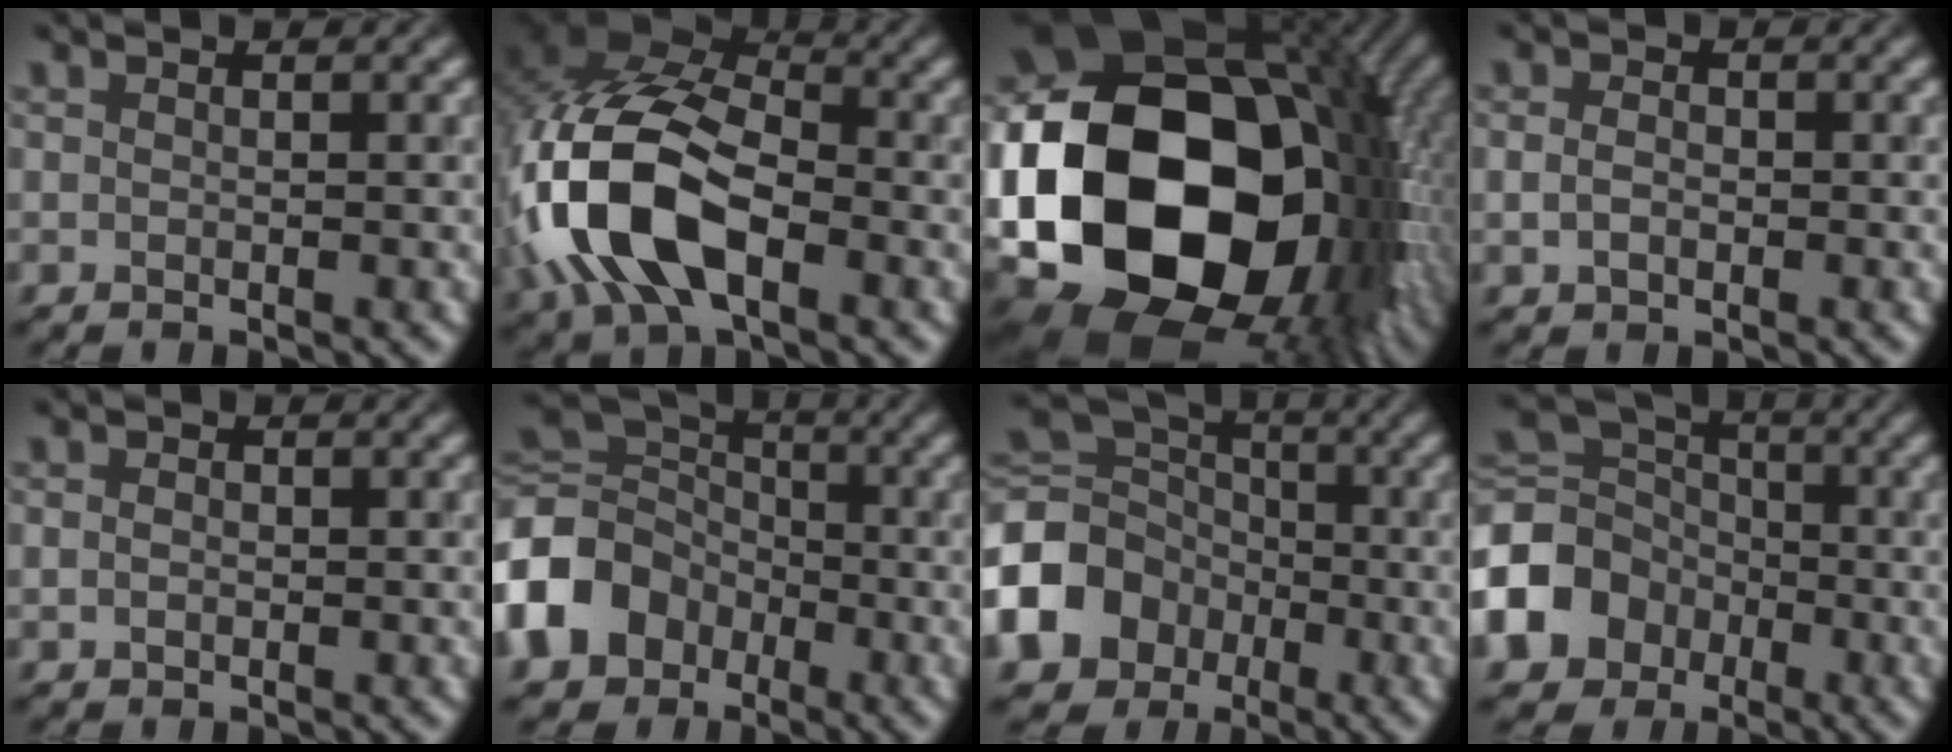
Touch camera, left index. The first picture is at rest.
{"total": 14.4, "force": [-4.2, 8.2, 11.0], "torque": [-0.257, -0.004, -0.089]}
{"total": 24.1, "force": [-2.8, 18.4, 15.4], "torque": [-0.264, -0.043, -0.066]}
{"total": 1.6, "force": [-0.2, 1.1, 1.1], "torque": [-0.024, 0.000, -0.006]}
{"total": 0.9, "force": [-0.1, 0.7, 0.5], "torque": [-0.011, 0.001, -0.004]}
{"total": 10.1, "force": [-3.2, 8.3, 4.7], "torque": [-0.132, -0.007, -0.082]}
{"total": 11.2, "force": [-3.9, 9.2, 5.1], "torque": [-0.139, -0.015, -0.089]}
{"total": 8.8, "force": [-3.4, 7.1, 3.9], "torque": [-0.100, -0.001, -0.087]}